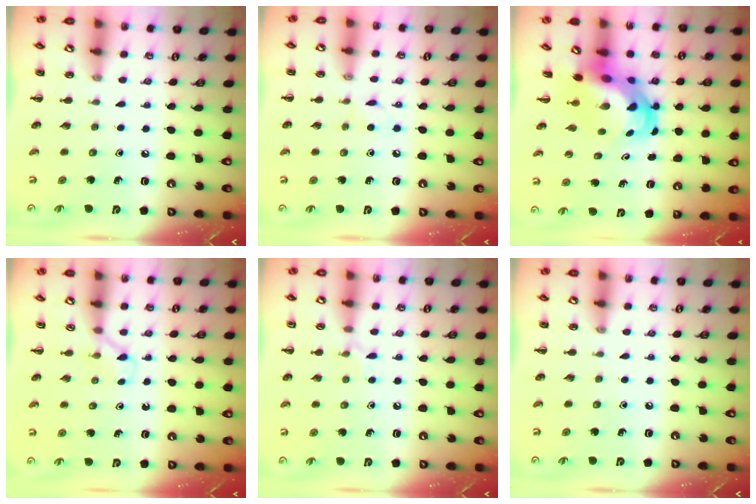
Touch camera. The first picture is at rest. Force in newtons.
{"total": 4.6, "press": 4.4, "slide": 1.3}
{"total": 6.3, "press": 6.1, "slide": 1.8}
{"total": 2.8, "press": 2.6, "slide": 1.0}
{"total": 5.4, "press": 5.2, "slide": 1.7}
{"total": 0.0}